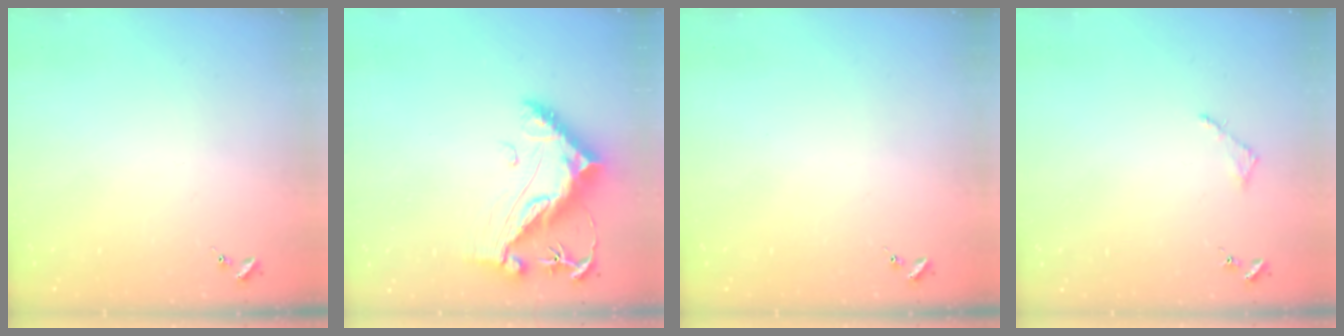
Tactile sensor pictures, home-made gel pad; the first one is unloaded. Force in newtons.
{"total": 13.5, "press": 13.4, "slide": 1.3}
{"total": 0.0}
{"total": 2.8, "press": 2.7, "slide": 0.3}